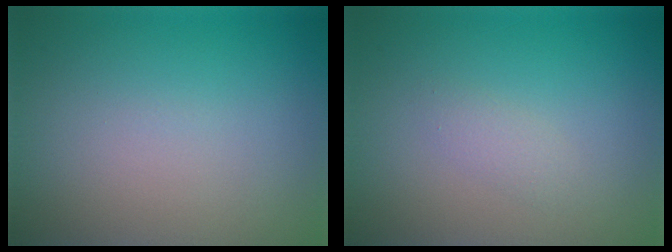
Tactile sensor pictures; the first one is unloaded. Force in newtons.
{"total": 1.0, "press": 1.0, "slide": 0.1}